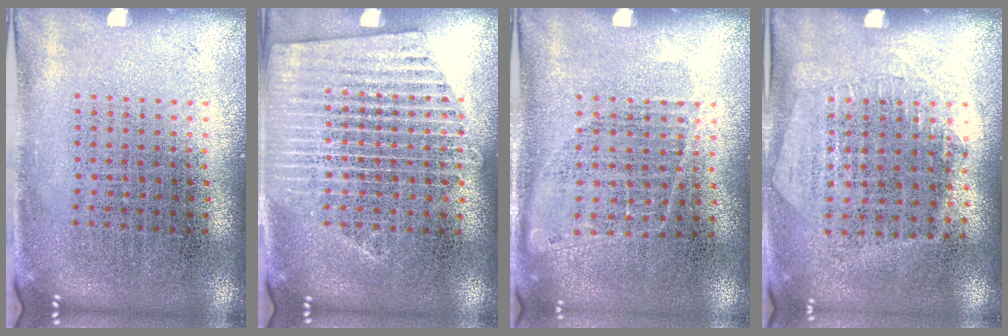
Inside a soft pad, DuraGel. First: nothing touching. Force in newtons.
{"total": 1.6, "press": 1.6, "slide": 0.3}
{"total": 0.9, "press": 0.8, "slide": 0.4}
{"total": 1.3, "press": 1.1, "slide": 0.6}